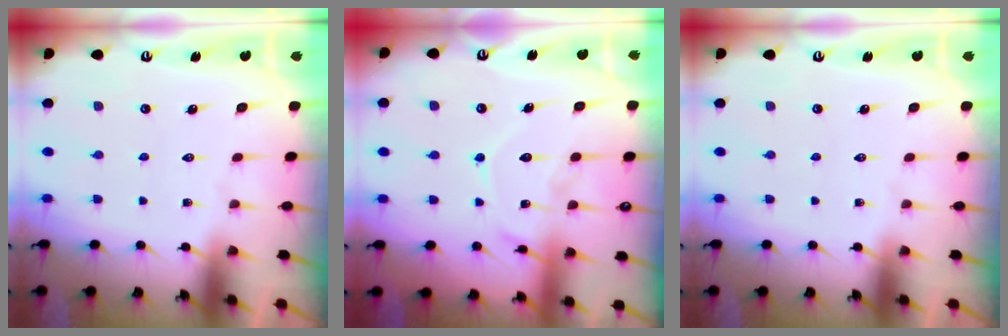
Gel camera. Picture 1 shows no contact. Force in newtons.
{"total": 12.8, "press": 12.8, "slide": 1.0}
{"total": 0.0}